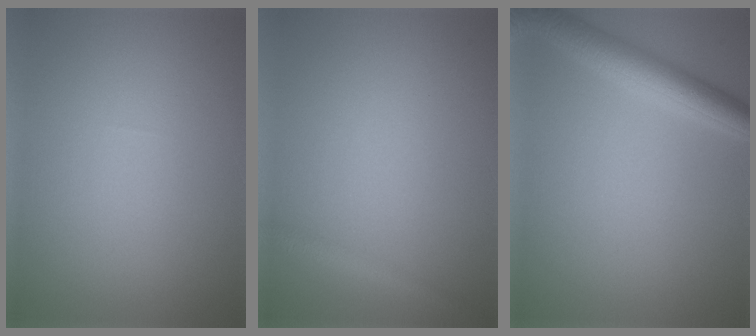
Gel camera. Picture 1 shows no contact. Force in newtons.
{"total": 1.3, "press": 1.3, "slide": 0.1}
{"total": 3.9, "press": 3.9, "slide": 0.2}